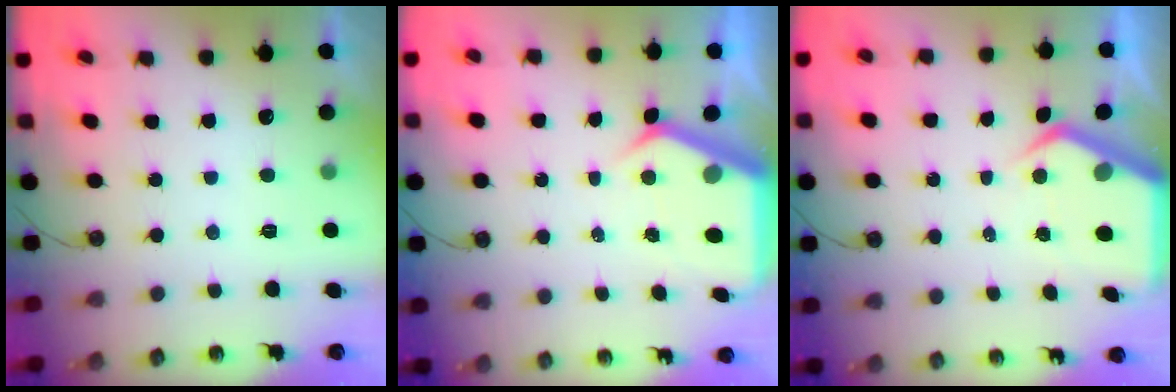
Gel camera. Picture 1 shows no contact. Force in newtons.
{"total": 6.2, "press": 6.2, "slide": 0.7}
{"total": 6.2, "press": 6.2, "slide": 0.6}